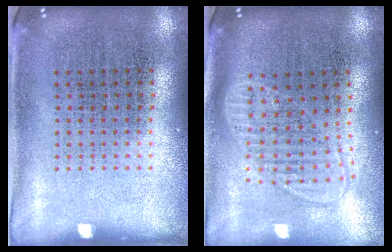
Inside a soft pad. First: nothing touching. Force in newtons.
{"total": 1.9, "press": 1.6, "slide": 1.1}